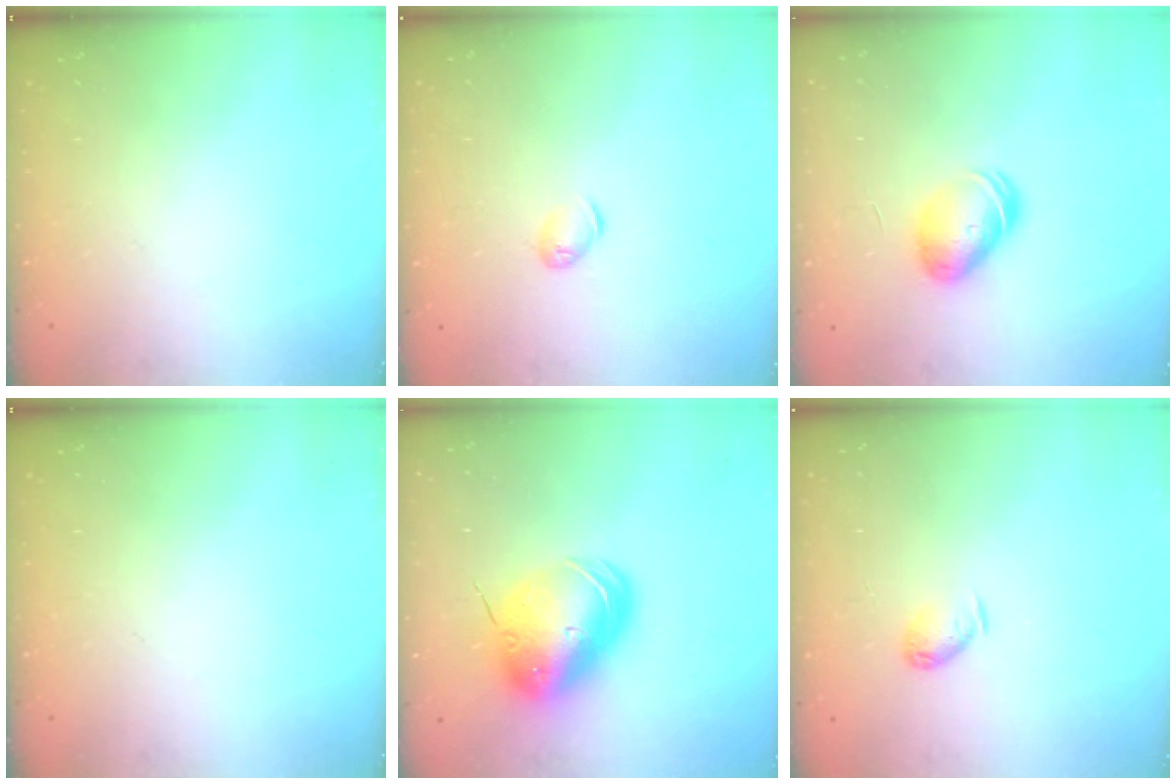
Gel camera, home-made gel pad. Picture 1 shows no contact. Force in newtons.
{"total": 5.6, "press": 5.6, "slide": 0.8}
{"total": 9.0, "press": 8.9, "slide": 1.4}
{"total": 0.0}
{"total": 13.3, "press": 13.1, "slide": 2.6}
{"total": 6.0, "press": 5.9, "slide": 0.9}